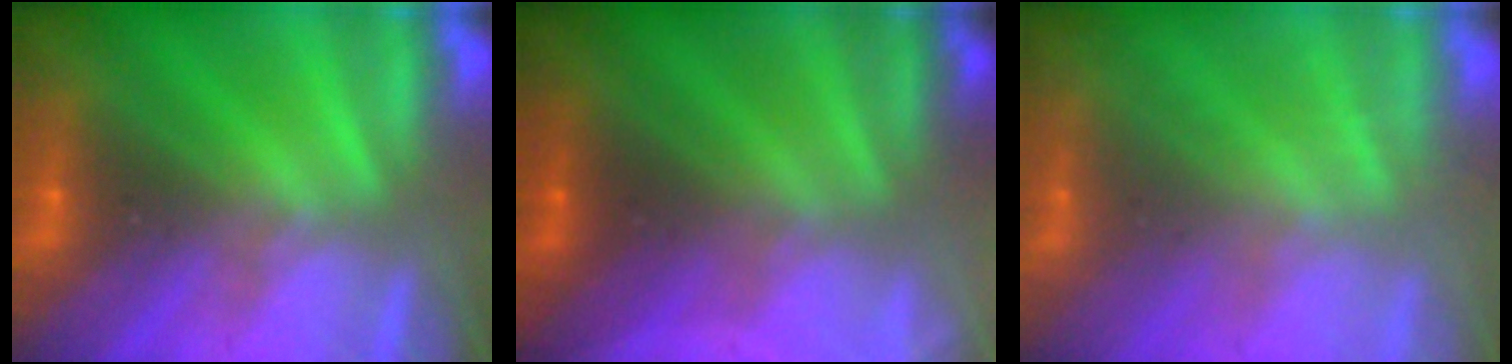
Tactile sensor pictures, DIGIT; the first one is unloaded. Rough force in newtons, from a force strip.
{"total": 2.6}
{"total": 1.8}